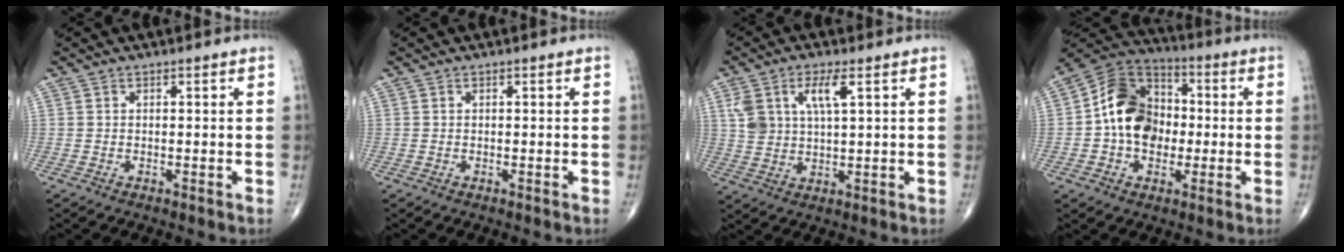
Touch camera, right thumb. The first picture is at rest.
{"total": 0.0}
{"total": 7.6, "force": [3.1, 3.0, 6.2], "torque": [-0.124, -0.004, 0.065]}
{"total": 14.3, "force": [-0.6, 10.9, 9.3], "torque": [-0.129, 0.033, -0.022]}